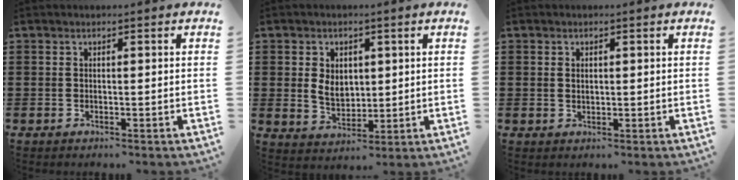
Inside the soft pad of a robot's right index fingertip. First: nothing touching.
{"total": 4.9, "force": [0.8, 3.7, 3.1], "torque": [-0.062, 0.008, 0.011]}
{"total": 0.9, "force": [0.2, 0.6, 0.6], "torque": [-0.014, 0.003, 0.005]}